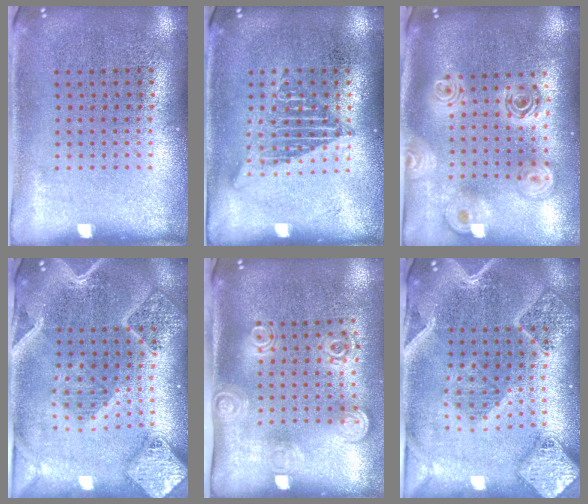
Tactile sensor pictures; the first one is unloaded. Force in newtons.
{"total": 1.3, "press": 1.3, "slide": 0.1}
{"total": 2.4, "press": 1.9, "slide": 1.5}
{"total": 2.8, "press": 2.4, "slide": 1.4}
{"total": 1.9, "press": 1.4, "slide": 1.3}
{"total": 2.8, "press": 2.4, "slide": 1.4}